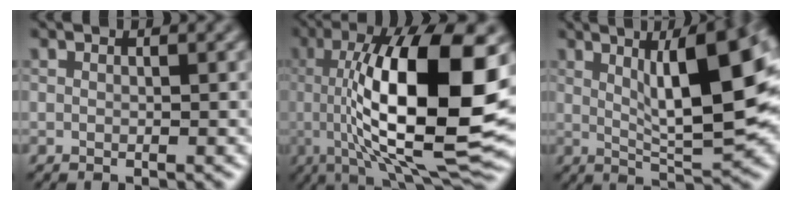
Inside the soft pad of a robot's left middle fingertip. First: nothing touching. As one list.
[{"total": 15.5, "force": [0.7, 4.5, 14.8], "torque": [-0.227, 0.003, 0.009]}, {"total": 10.3, "force": [2.5, 2.2, 9.7], "torque": [-0.135, 0.007, 0.043]}]